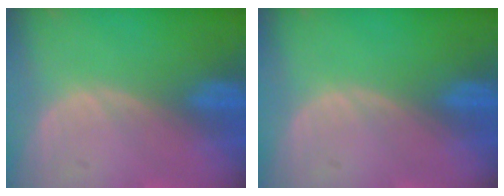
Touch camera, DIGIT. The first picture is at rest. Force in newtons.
{"total": 0.0}